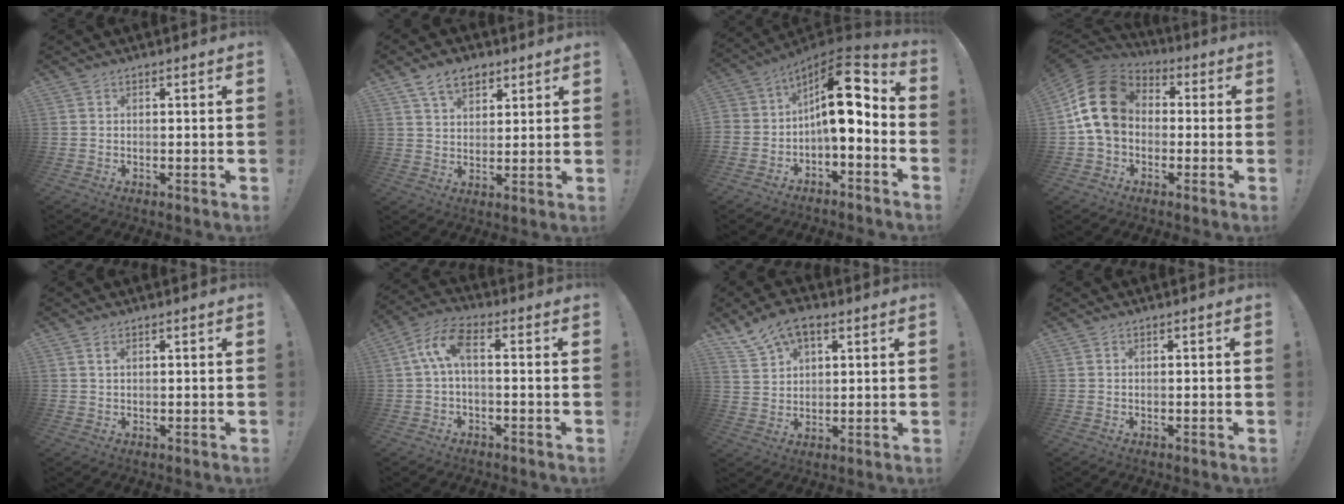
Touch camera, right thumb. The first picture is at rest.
{"total": 8.7, "force": [5.2, 5.4, 4.3], "torque": [-0.076, -0.012, 0.101]}
{"total": 13.7, "force": [2.0, 7.4, 11.4], "torque": [-0.161, -0.005, 0.034]}
{"total": 18.0, "force": [3.0, 13.2, 11.9], "torque": [-0.203, 0.012, 0.060]}
{"total": 1.2, "force": [0.6, 0.5, 0.9], "torque": [-0.015, 0.000, 0.009]}
{"total": 8.3, "force": [0.7, 3.1, 7.6], "torque": [-0.156, 0.000, 0.012]}
{"total": 9.4, "force": [5.8, 5.3, 5.0], "torque": [-0.093, -0.023, 0.114]}
{"total": 0.0}